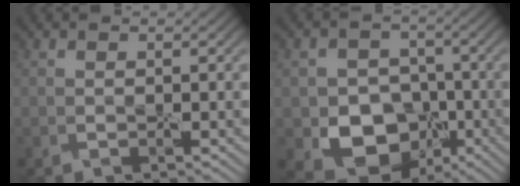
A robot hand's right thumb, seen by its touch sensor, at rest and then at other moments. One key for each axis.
{"total": 8.3, "fx": -3.1, "fy": 6.7, "fz": 3.6, "tx": -0.051, "ty": -0.015, "tz": -0.067}